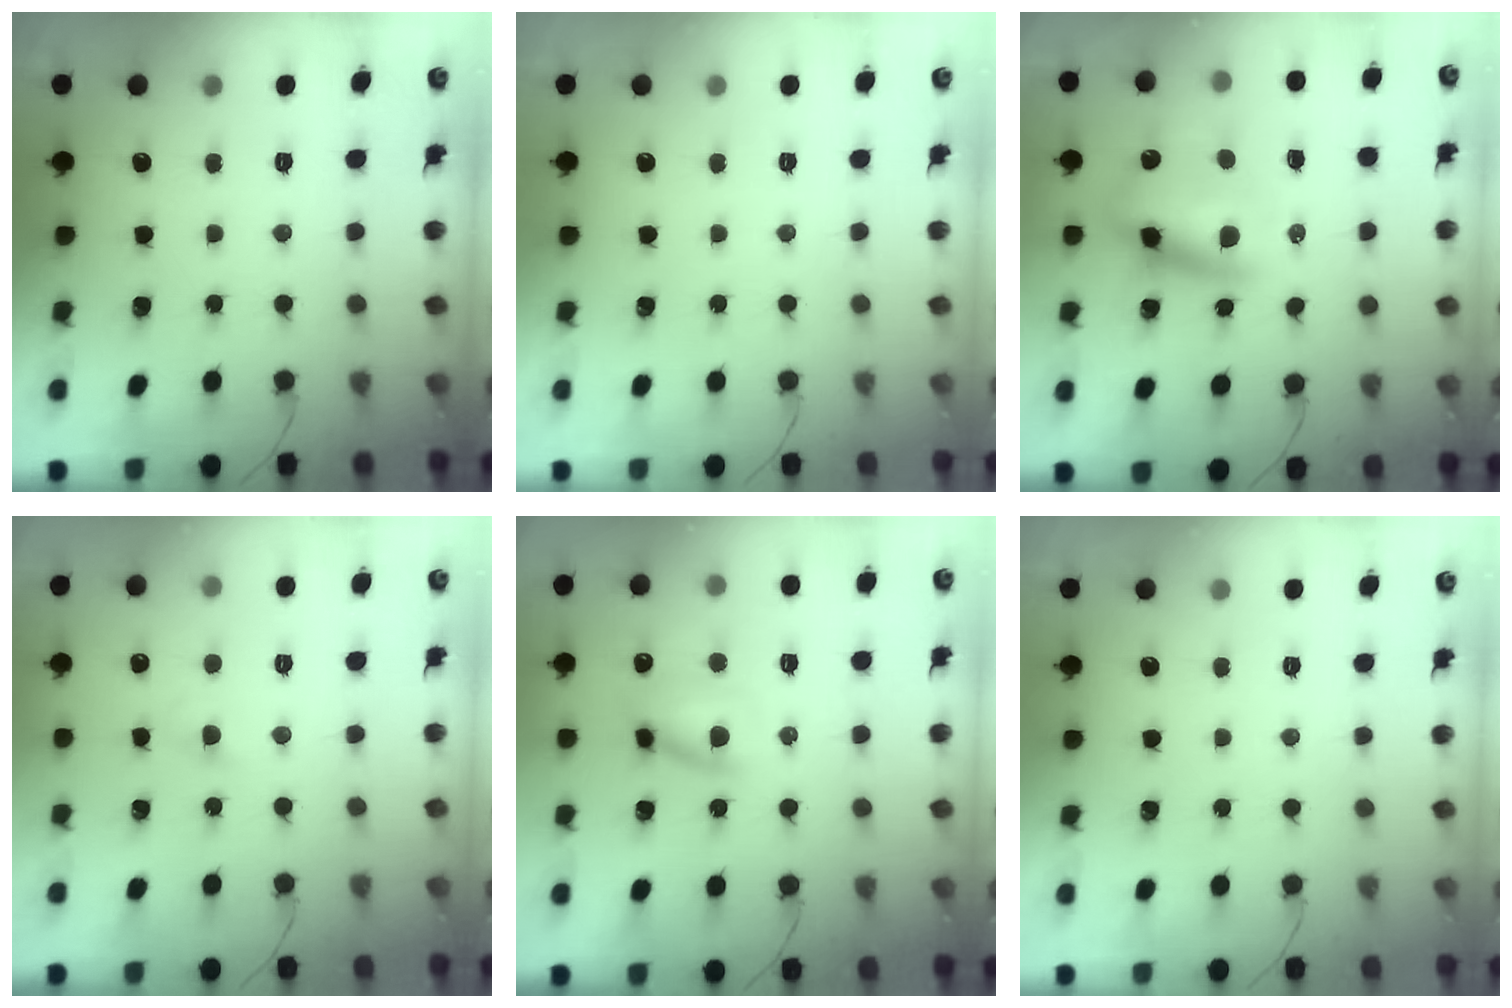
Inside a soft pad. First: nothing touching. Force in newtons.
{"total": 0.0}
{"total": 10.8, "press": 10.4, "slide": 2.7}
{"total": 2.5, "press": 2.3, "slide": 1.0}
{"total": 10.0, "press": 9.9, "slide": 1.6}
{"total": 0.0}